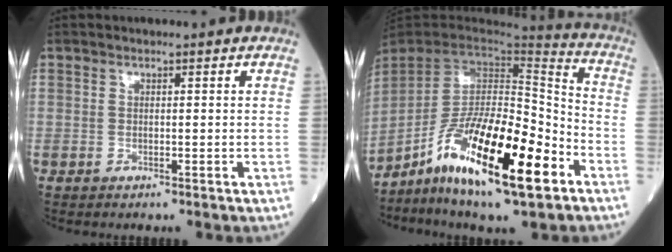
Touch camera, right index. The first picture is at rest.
{"total": 21.0, "force": [-10.4, 4.3, 17.7], "torque": [-0.328, -0.028, -0.183]}